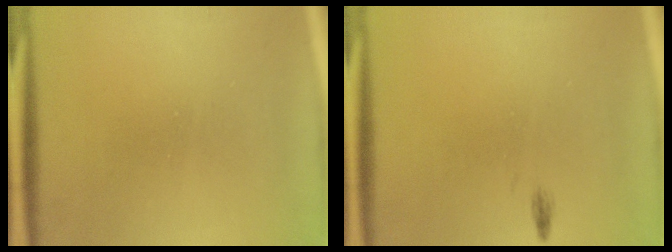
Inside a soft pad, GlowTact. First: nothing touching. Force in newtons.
{"total": 0.5}